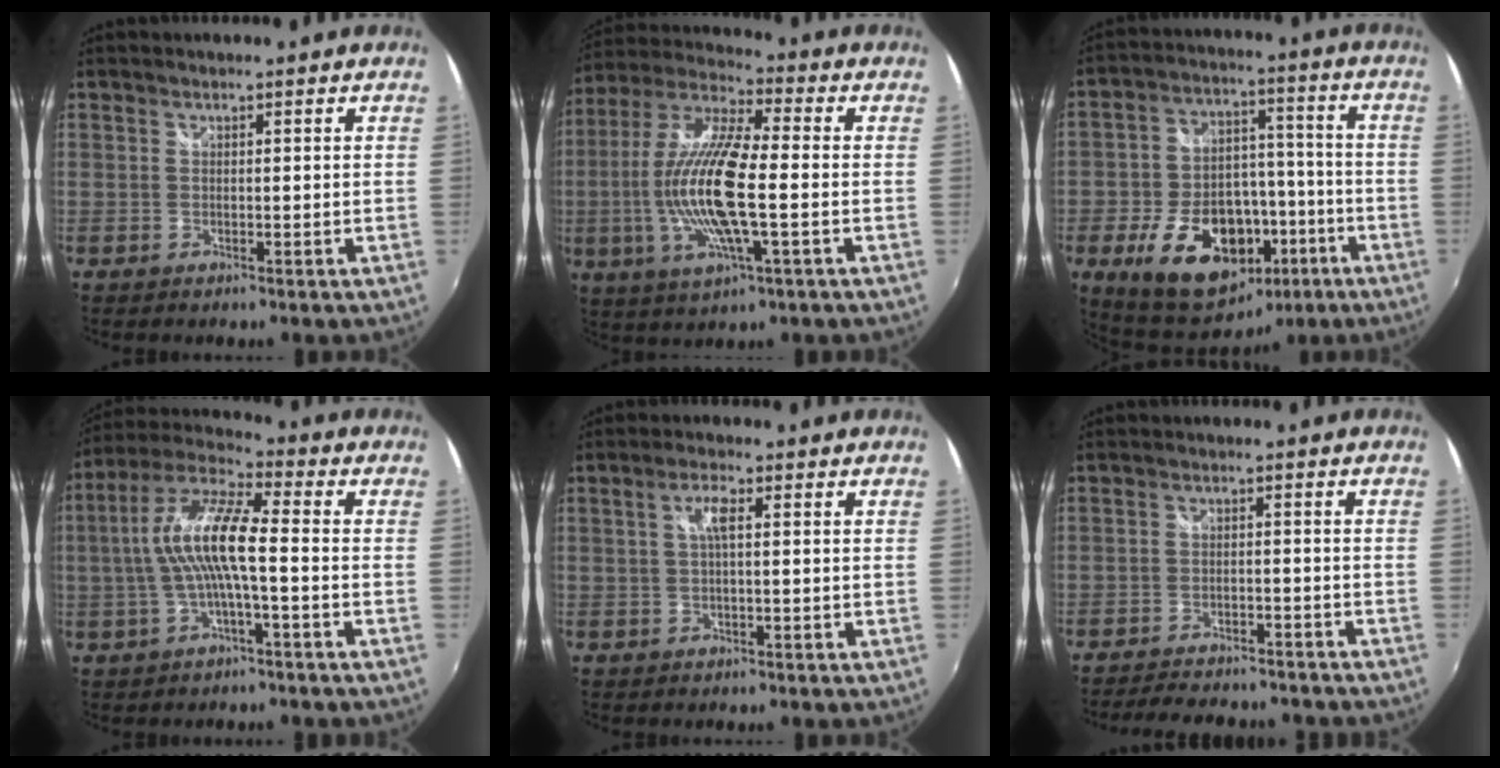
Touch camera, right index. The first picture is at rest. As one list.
[{"total": 17.8, "force": [-2.3, 4.1, 17.1], "torque": [-0.335, -0.007, -0.049]}, {"total": 20.2, "force": [-9.2, 13.0, 12.4], "torque": [-0.254, 0.024, -0.126]}, {"total": 12.0, "force": [-1.0, 2.1, 11.8], "torque": [-0.234, 0.015, -0.021]}, {"total": 3.1, "force": [0.5, 0.6, 3.0], "torque": [-0.059, 0.005, 0.008]}, {"total": 13.5, "force": [-11.8, 3.6, 5.6], "torque": [-0.120, -0.017, -0.161]}]